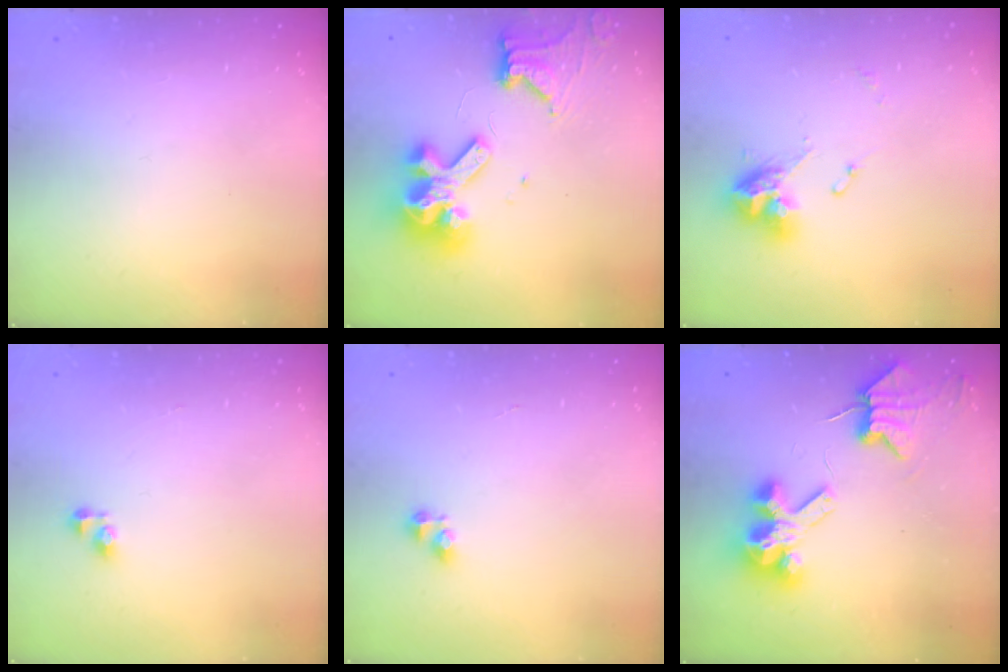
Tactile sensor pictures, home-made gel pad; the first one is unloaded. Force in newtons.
{"total": 16.1, "press": 16.0, "slide": 2.0}
{"total": 10.5, "press": 10.5, "slide": 1.0}
{"total": 3.4, "press": 3.4, "slide": 0.5}
{"total": 5.0, "press": 5.0, "slide": 0.5}
{"total": 8.9, "press": 8.8, "slide": 1.1}